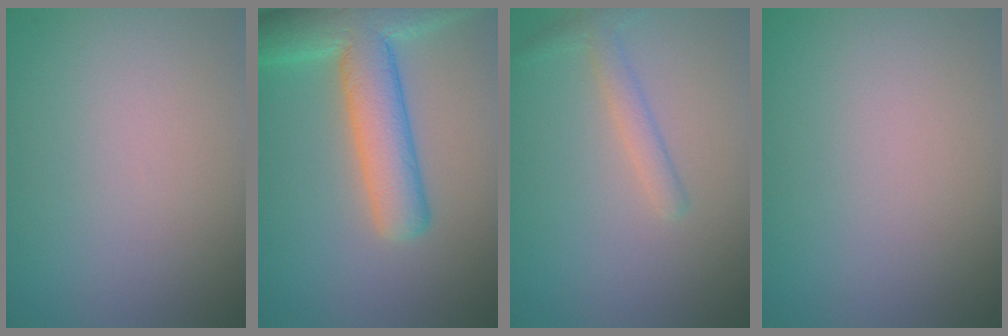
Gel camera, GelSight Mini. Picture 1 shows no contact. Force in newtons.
{"total": 8.5, "press": 8.5, "slide": 0.5}
{"total": 1.8, "press": 1.8, "slide": 0.1}
{"total": 0.0}